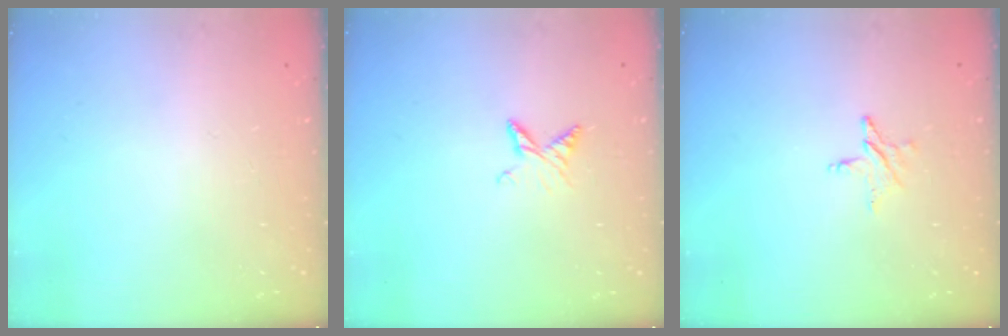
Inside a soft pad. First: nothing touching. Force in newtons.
{"total": 6.0, "press": 5.9, "slide": 0.6}
{"total": 4.7, "press": 4.7, "slide": 0.4}